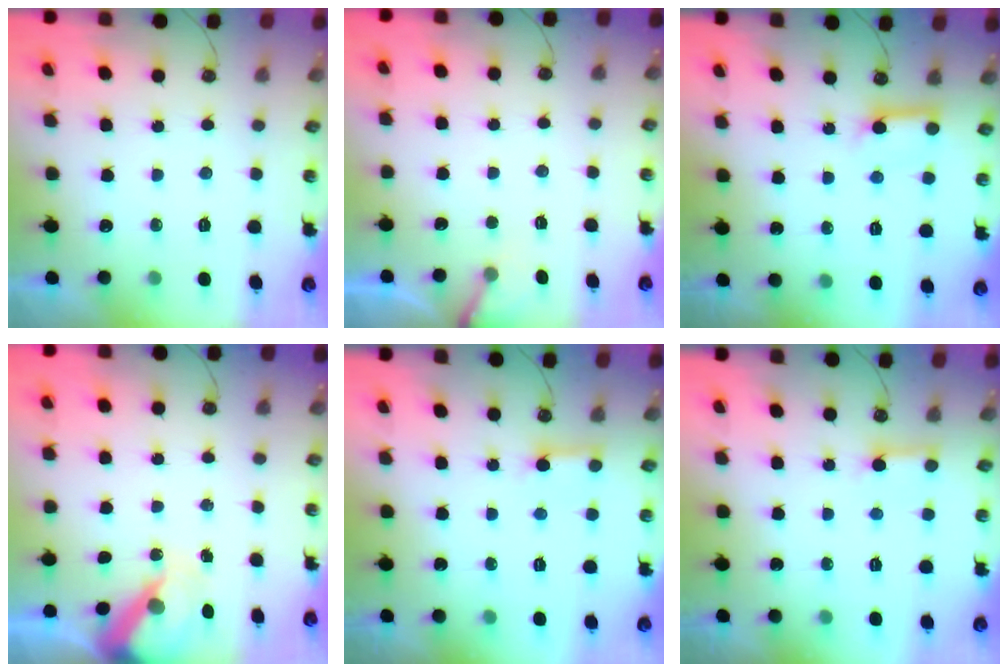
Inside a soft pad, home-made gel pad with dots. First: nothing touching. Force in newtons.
{"total": 4.8, "press": 4.7, "slide": 0.3}
{"total": 7.9, "press": 7.9, "slide": 0.8}
{"total": 7.9, "press": 7.8, "slide": 0.9}
{"total": 2.8, "press": 2.7, "slide": 0.3}
{"total": 2.8, "press": 2.7, "slide": 0.3}